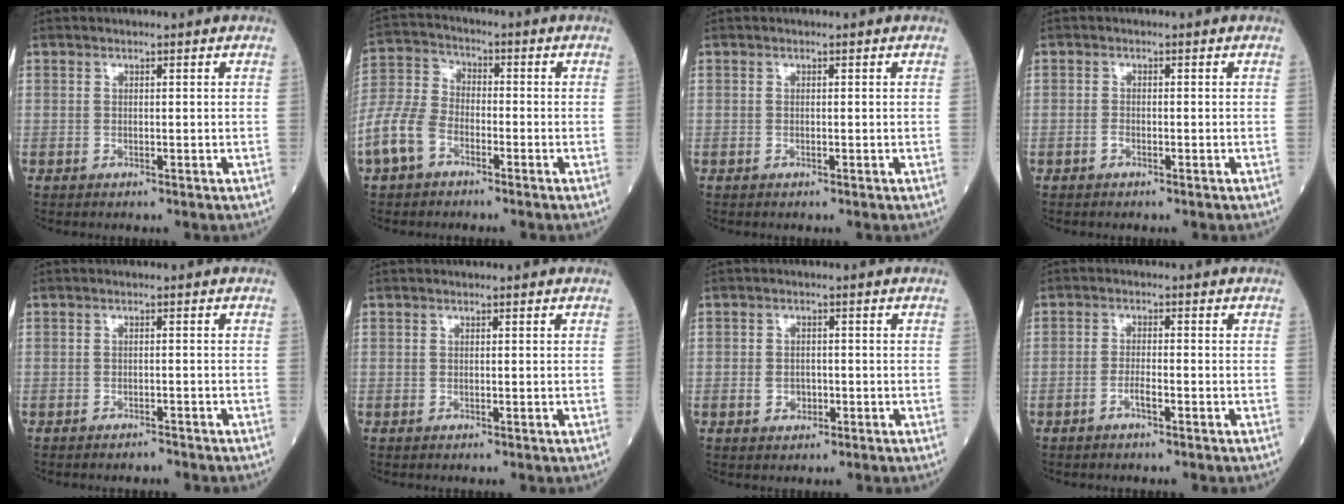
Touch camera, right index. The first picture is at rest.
{"total": 8.5, "force": [-4.4, 5.1, 5.1], "torque": [-0.140, 0.008, -0.094]}
{"total": 0.0}
{"total": 0.8, "force": [-0.5, 0.3, 0.5], "torque": [-0.010, 0.002, -0.011]}
{"total": 1.7, "force": [-1.6, 0.2, 0.4], "torque": [-0.008, -0.002, -0.021]}
{"total": 0.0}
{"total": 2.3, "force": [-0.8, 1.8, 1.3], "torque": [-0.019, 0.004, -0.007]}
{"total": 2.1, "force": [-1.3, 0.3, 1.7], "torque": [-0.031, 0.002, -0.026]}